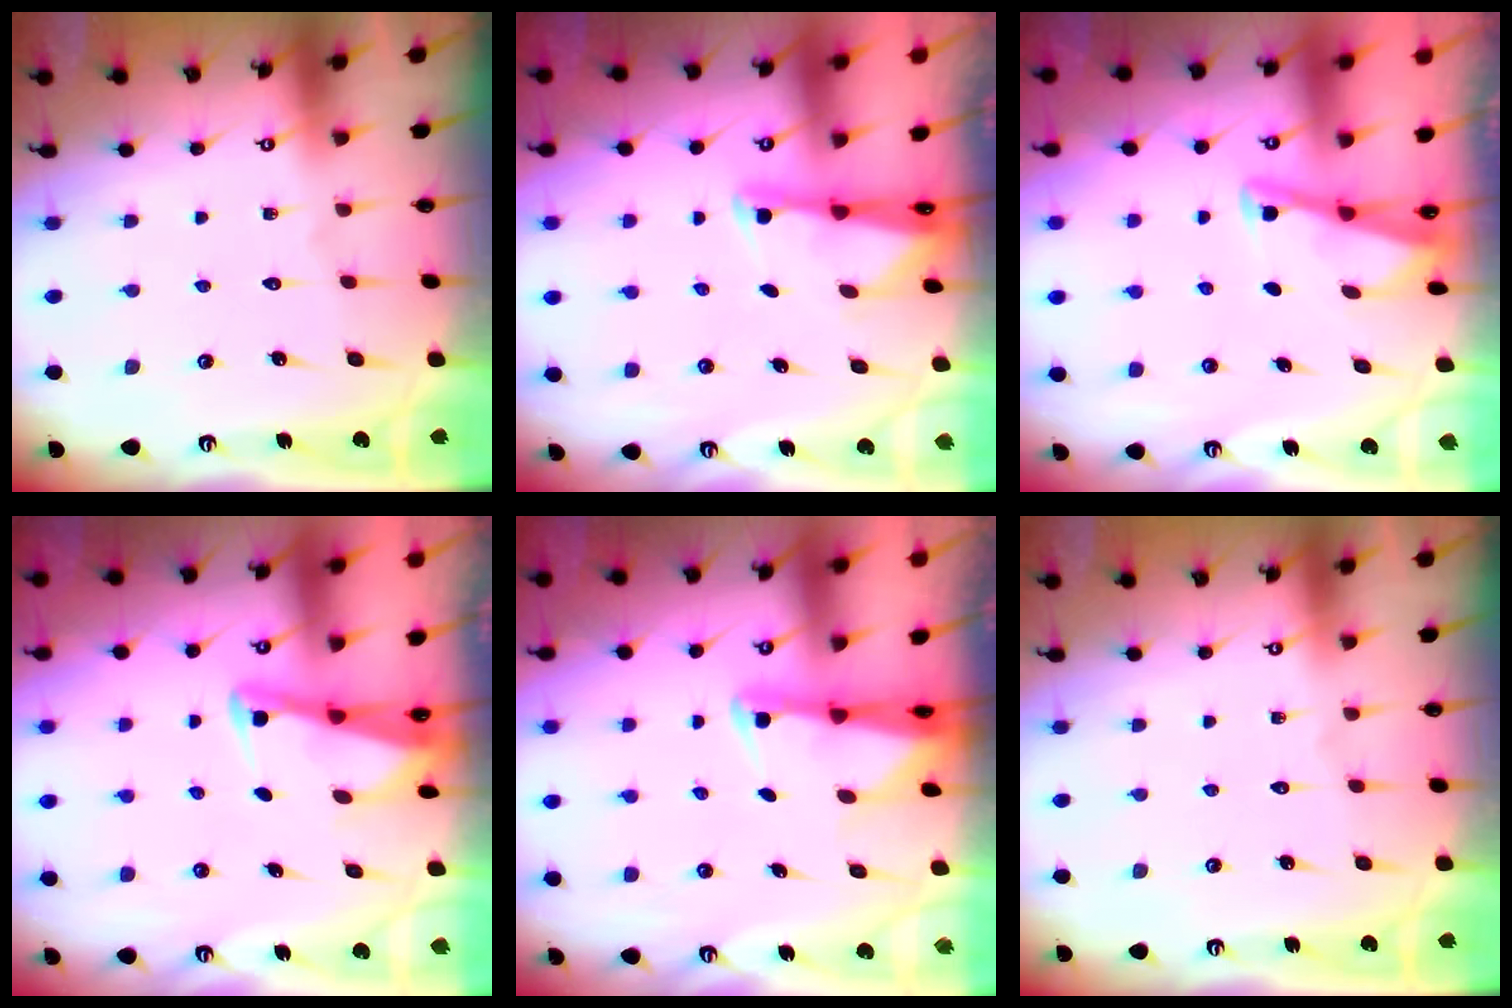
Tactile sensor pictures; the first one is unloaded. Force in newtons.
{"total": 1.9, "press": 1.9, "slide": 0.4}
{"total": 2.8, "press": 2.8, "slide": 0.4}
{"total": 2.6, "press": 2.6, "slide": 0.2}
{"total": 2.7, "press": 2.6, "slide": 0.5}
{"total": 0.0}